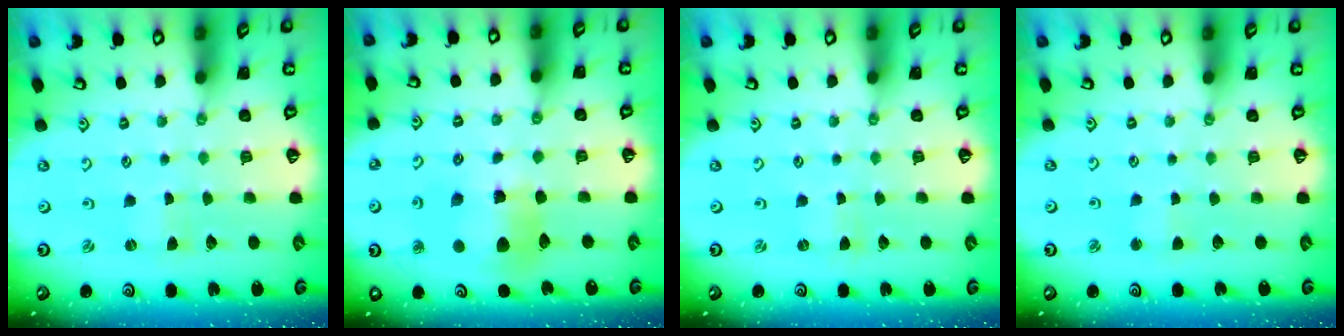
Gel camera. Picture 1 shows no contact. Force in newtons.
{"total": 11.3, "press": 11.1, "slide": 1.7}
{"total": 0.0}
{"total": 2.0, "press": 2.0, "slide": 0.3}